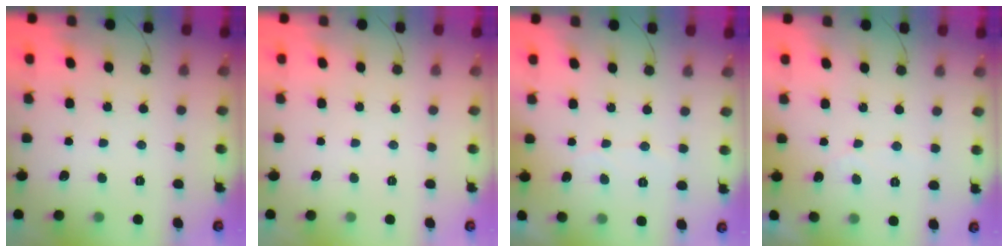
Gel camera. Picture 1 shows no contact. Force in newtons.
{"total": 0.0}
{"total": 3.4, "press": 3.4, "slide": 0.2}
{"total": 2.2, "press": 2.2, "slide": 0.1}